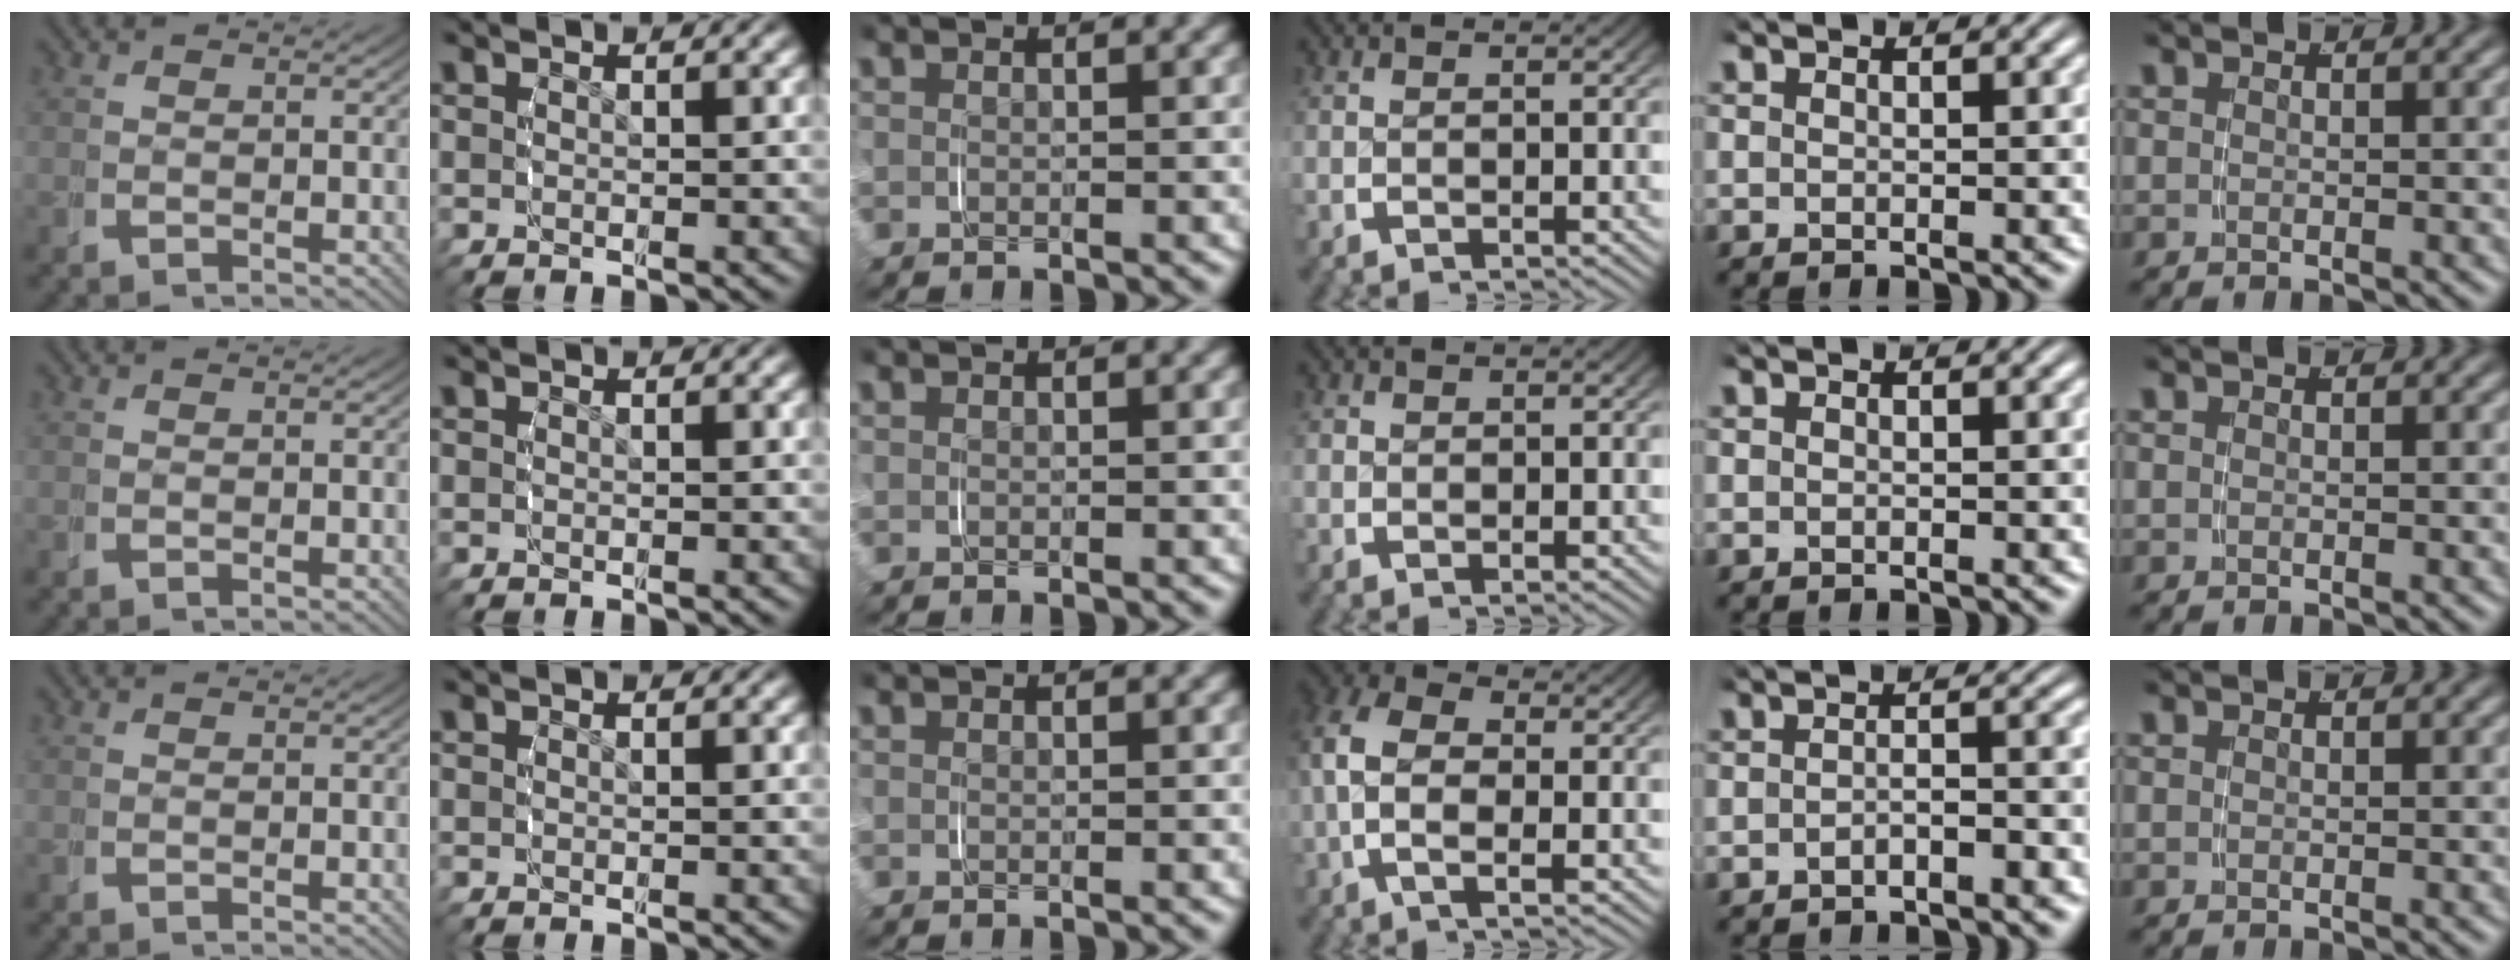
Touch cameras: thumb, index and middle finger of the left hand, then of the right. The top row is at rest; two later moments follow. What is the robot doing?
{"motion": "grasp_and_lifting", "object": "napkin"}